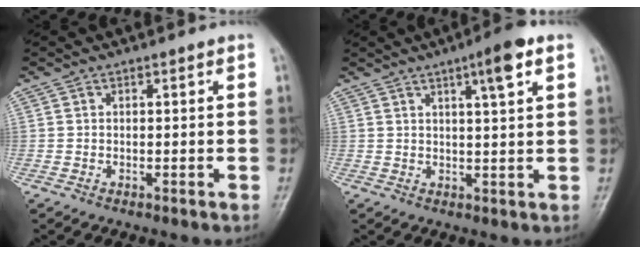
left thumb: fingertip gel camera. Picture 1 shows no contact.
{"total": 6.3, "force": [3.3, 0.9, 5.4], "torque": [-0.080, -0.008, 0.047]}